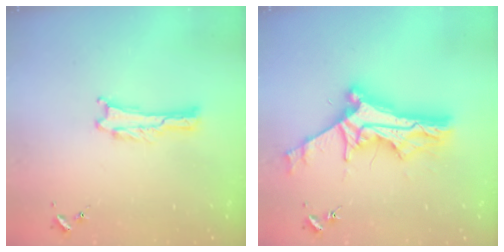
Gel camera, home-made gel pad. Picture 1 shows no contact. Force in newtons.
{"total": 12.3, "press": 12.3, "slide": 1.1}